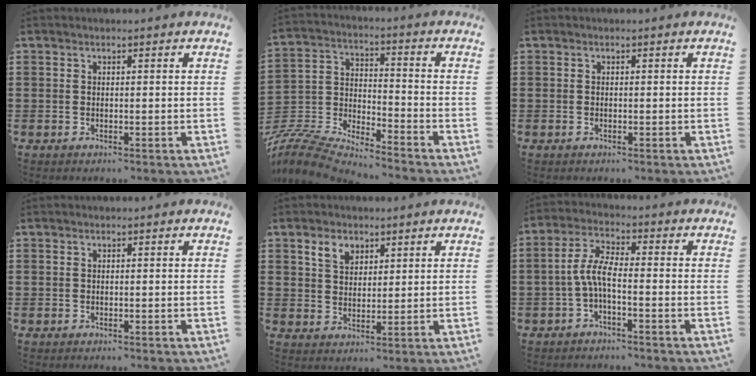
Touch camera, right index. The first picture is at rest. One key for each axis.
{"total": 7.1, "fx": -6.9, "fy": 0.9, "fz": 1.3, "tx": -0.048, "ty": -0.009, "tz": -0.146}
{"total": 0.0}
{"total": 0.0}
{"total": 4.1, "fx": 2.4, "fy": 3.3, "fz": -0.1, "tx": -0.020, "ty": 0.007, "tz": 0.044}
{"total": 5.1, "fx": -1.6, "fy": 1.4, "fz": 4.6, "tx": -0.112, "ty": -0.003, "tz": -0.040}